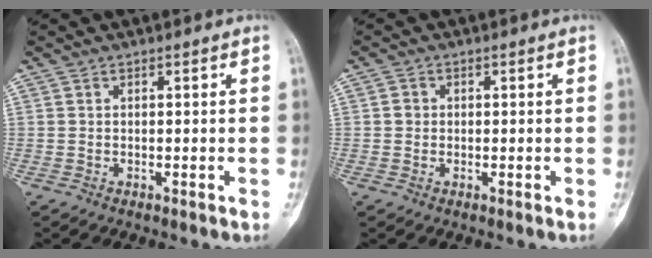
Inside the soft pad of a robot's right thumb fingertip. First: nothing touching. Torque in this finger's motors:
{"motor_torque": [-0.31, 0.53, 0.13, -0.13, -0.01]}